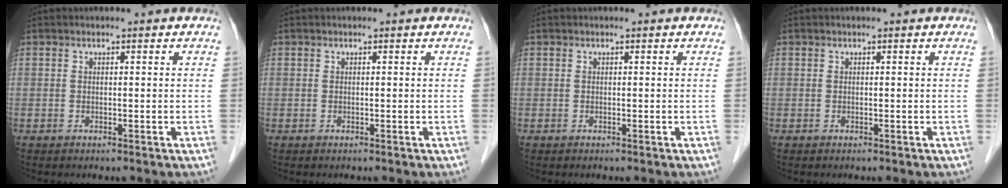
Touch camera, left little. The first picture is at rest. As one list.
[{"total": 0.0}, {"total": 0.0}, {"total": 0.0}]